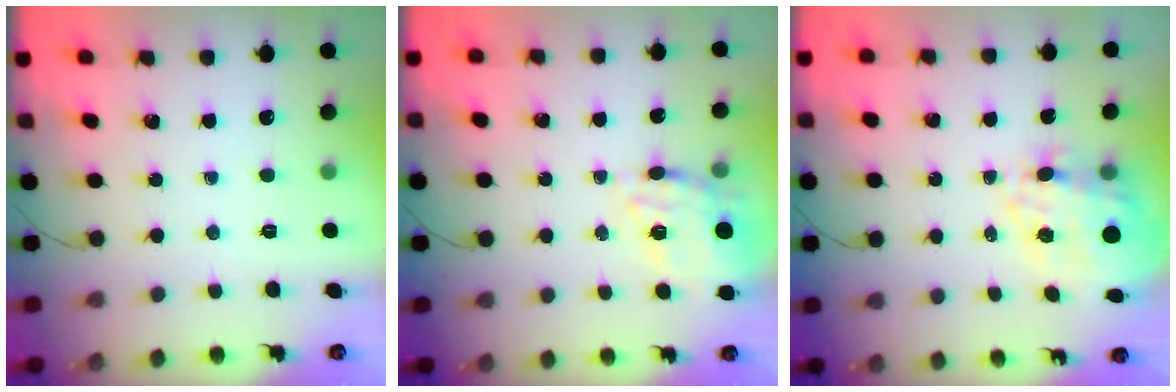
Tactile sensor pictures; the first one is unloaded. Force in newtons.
{"total": 11.4, "press": 10.9, "slide": 3.2}
{"total": 16.2, "press": 15.7, "slide": 4.0}